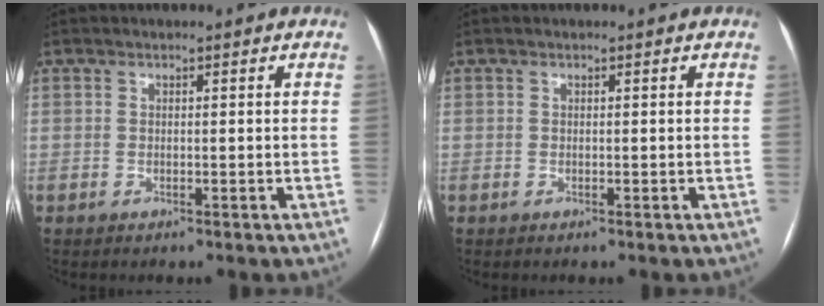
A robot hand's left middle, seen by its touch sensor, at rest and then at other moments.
{"total": 0.0}